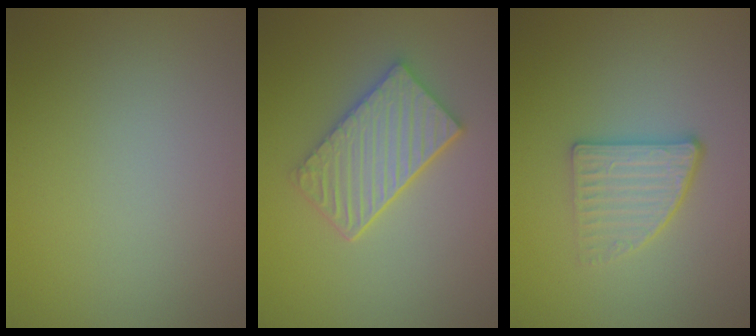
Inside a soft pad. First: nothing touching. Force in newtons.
{"total": 4.3, "press": 3.8, "slide": 2.0}
{"total": 2.9, "press": 2.5, "slide": 1.4}